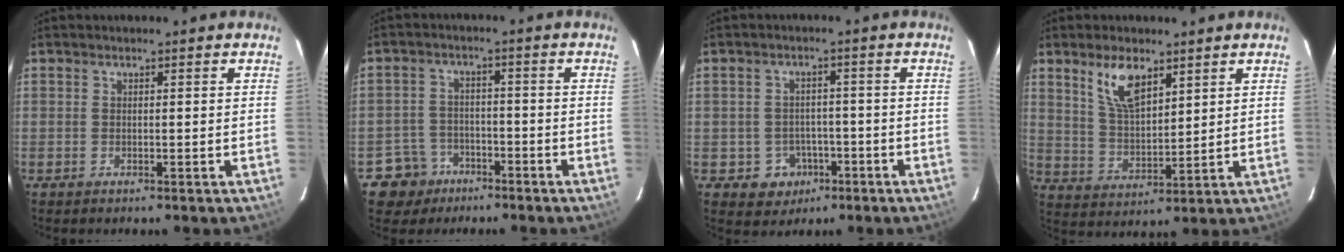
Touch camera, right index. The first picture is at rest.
{"total": 6.6, "force": [-3.9, 5.3, 0.2], "torque": [-0.023, 0.026, -0.062]}
{"total": 6.0, "force": [-2.5, 5.3, 0.9], "torque": [-0.030, 0.021, -0.020]}
{"total": 8.7, "force": [5.3, 3.7, 5.8], "torque": [-0.108, 0.005, 0.111]}